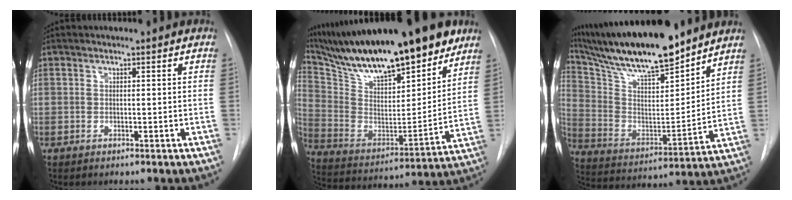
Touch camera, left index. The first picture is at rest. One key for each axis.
{"total": 26.5, "fx": 21.0, "fy": 5.6, "fz": 15.1, "tx": -0.266, "ty": -0.005, "tz": 0.340}
{"total": 21.4, "fx": 18.2, "fy": 2.8, "fz": 11.0, "tx": -0.207, "ty": -0.002, "tz": 0.316}